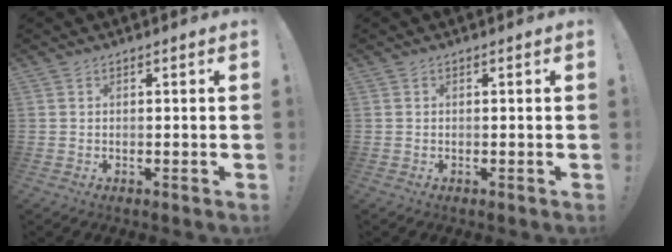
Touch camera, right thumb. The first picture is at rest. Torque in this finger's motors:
{"motor_torque": [0.02, -0.30, 0.06, -0.04, 0.00]}